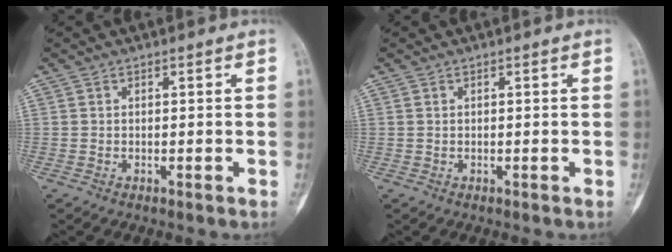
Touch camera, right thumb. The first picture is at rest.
{"total": 0.0}